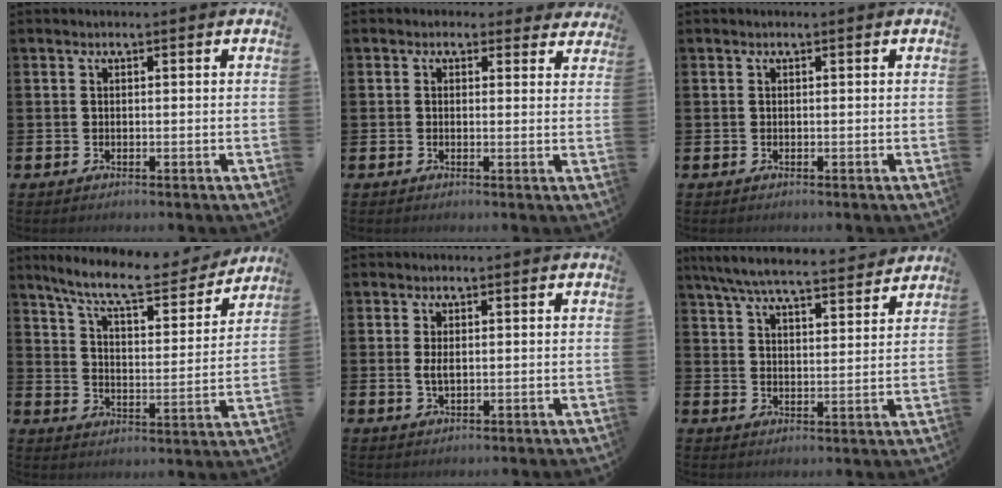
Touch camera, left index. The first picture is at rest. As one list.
[{"total": 1.7, "force": [1.3, 1.1, 0.1], "torque": [-0.005, 0.002, 0.022]}, {"total": 0.0}, {"total": 9.8, "force": [8.8, 1.7, 4.2], "torque": [-0.103, -0.056, 0.148]}, {"total": 1.8, "force": [0.2, 0.9, 1.6], "torque": [-0.030, 0.004, 0.002]}, {"total": 7.4, "force": [6.9, 0.9, 2.5], "torque": [-0.068, -0.043, 0.120]}]